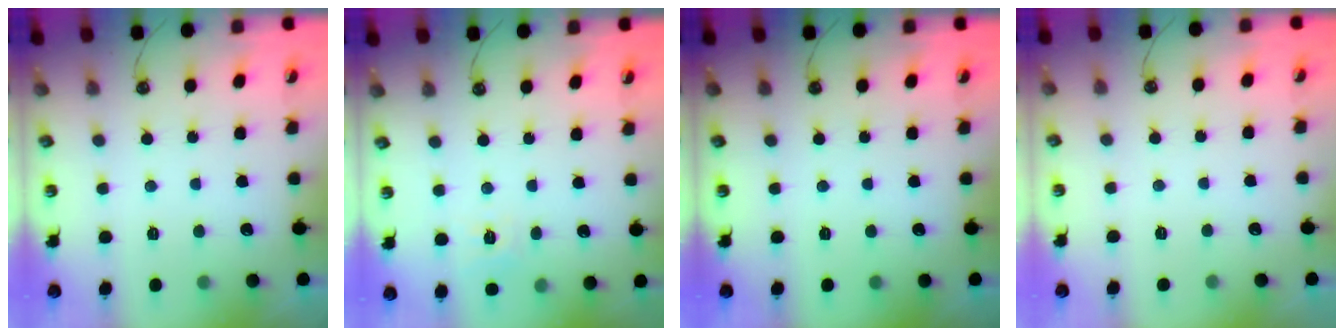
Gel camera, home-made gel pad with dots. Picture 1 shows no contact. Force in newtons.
{"total": 6.5, "press": 6.5, "slide": 0.7}
{"total": 0.0}
{"total": 0.0}